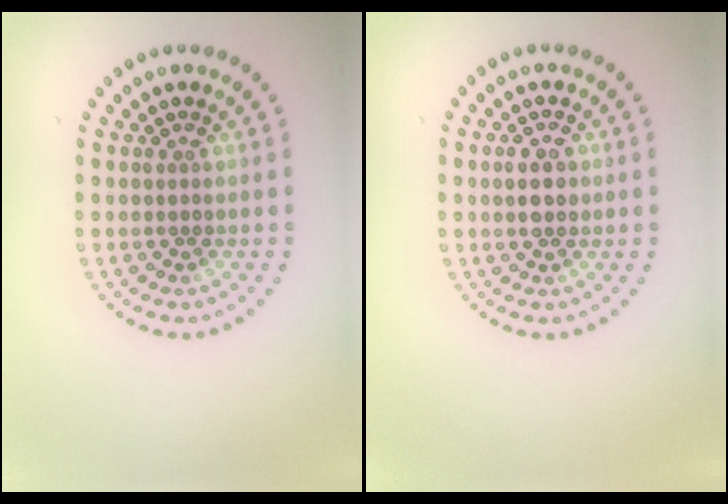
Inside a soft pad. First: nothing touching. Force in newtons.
{"total": 2.1, "press": 2.0, "slide": 0.2}